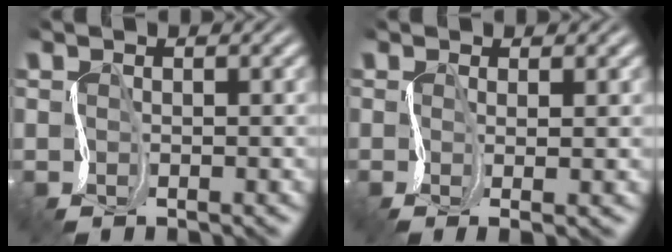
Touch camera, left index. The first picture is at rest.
{"total": 1.6, "force": [0.2, 0.3, 1.6], "torque": [-0.033, 0.000, 0.005]}